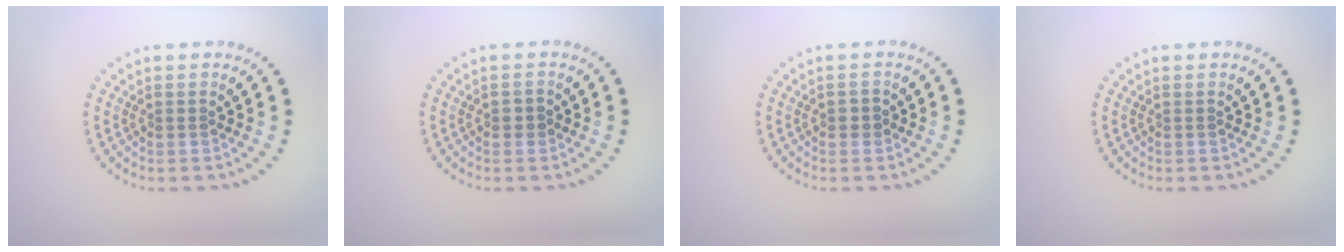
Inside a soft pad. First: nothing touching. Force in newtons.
{"total": 1.1, "press": 1.1, "slide": 0.2}
{"total": 1.1, "press": 1.1, "slide": 0.2}
{"total": 0.0}